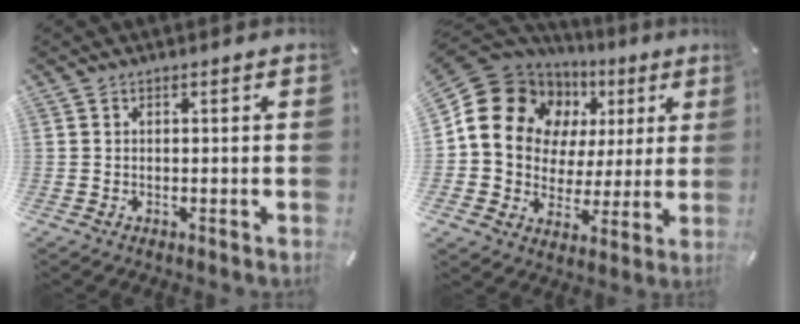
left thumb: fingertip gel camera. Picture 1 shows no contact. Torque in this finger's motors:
{"motor_torque": [1.91, 2.21, 2.36, -0.41, 0.45]}